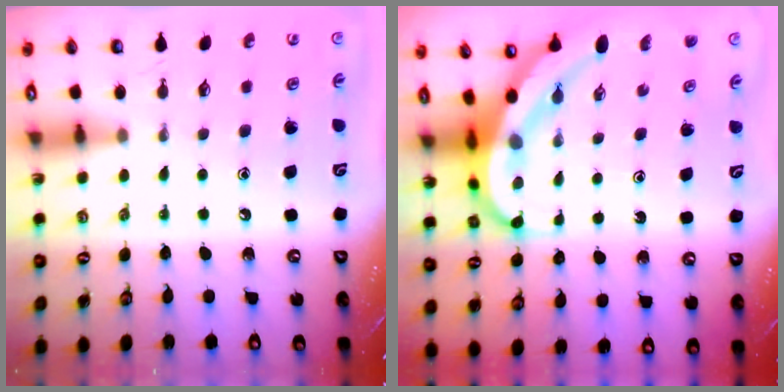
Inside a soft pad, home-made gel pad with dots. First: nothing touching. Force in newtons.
{"total": 10.2, "press": 10.1, "slide": 1.4}